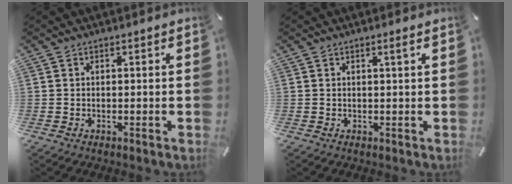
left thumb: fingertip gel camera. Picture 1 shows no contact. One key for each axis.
{"total": 1.3, "fx": 0.6, "fy": 0.0, "fz": 1.2, "tx": -0.023, "ty": 0.000, "tz": 0.008}